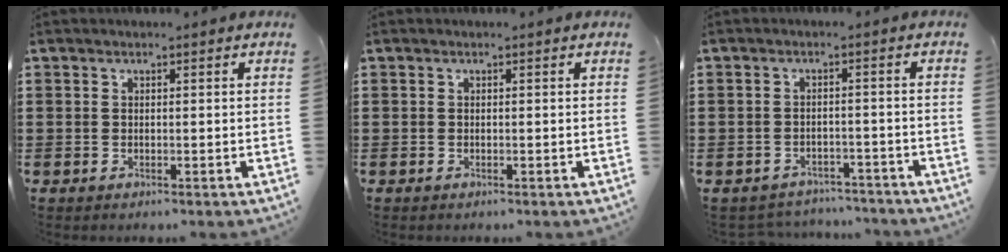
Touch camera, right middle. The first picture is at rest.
{"total": 0.0}
{"total": 2.6, "force": [-2.5, 0.4, -0.1], "torque": [-0.005, -0.001, -0.055]}